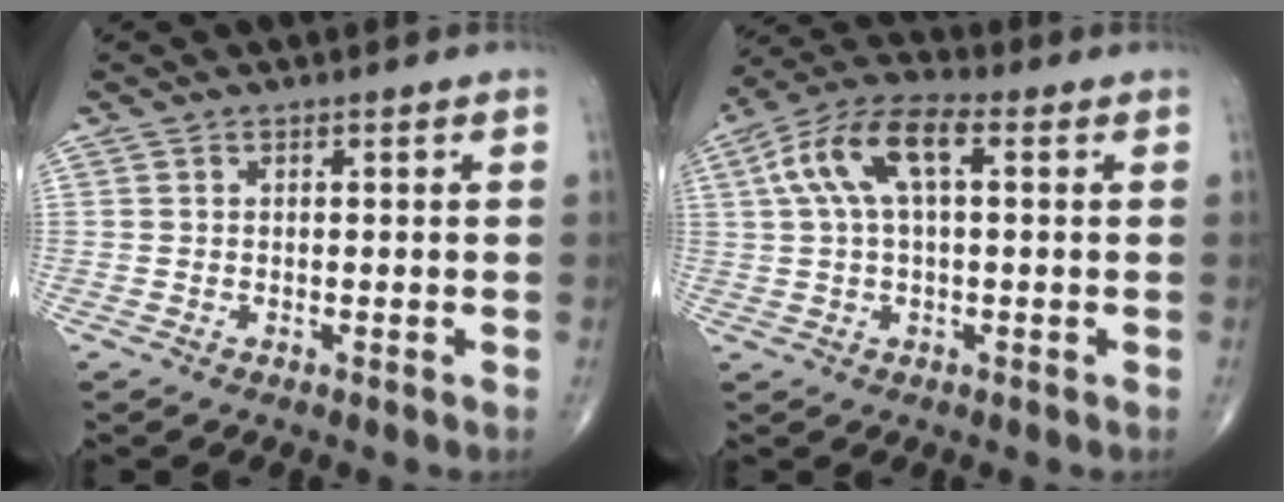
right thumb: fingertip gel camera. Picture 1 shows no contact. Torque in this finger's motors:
{"motor_torque": [-0.54, 1.09, 1.10, 0.30, 0.34]}